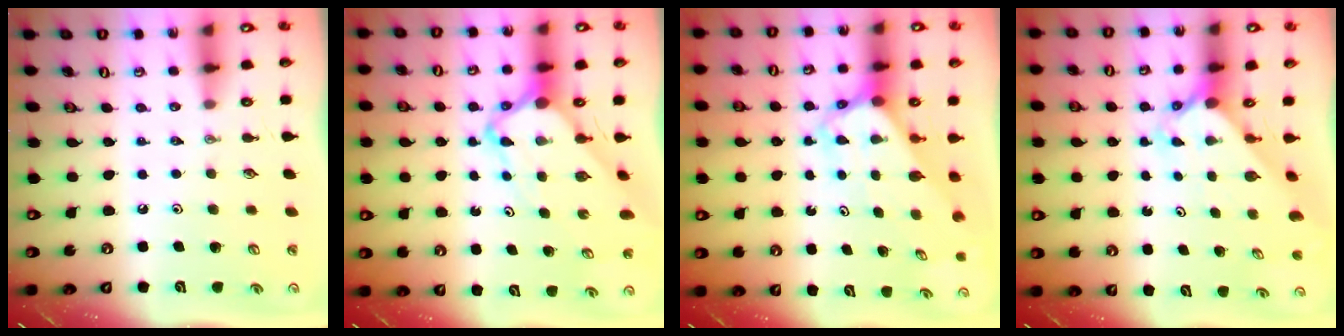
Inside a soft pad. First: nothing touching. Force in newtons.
{"total": 6.3, "press": 6.3, "slide": 0.5}
{"total": 4.2, "press": 4.2, "slide": 0.3}
{"total": 2.4, "press": 2.4, "slide": 0.3}